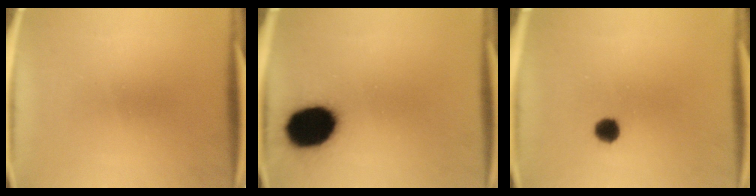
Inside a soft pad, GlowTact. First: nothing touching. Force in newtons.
{"total": 17.7}
{"total": 2.8}